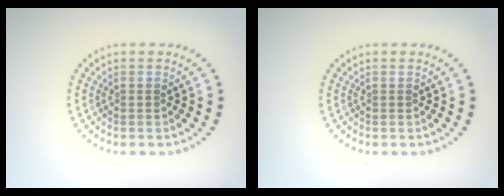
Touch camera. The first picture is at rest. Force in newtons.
{"total": 0.0}